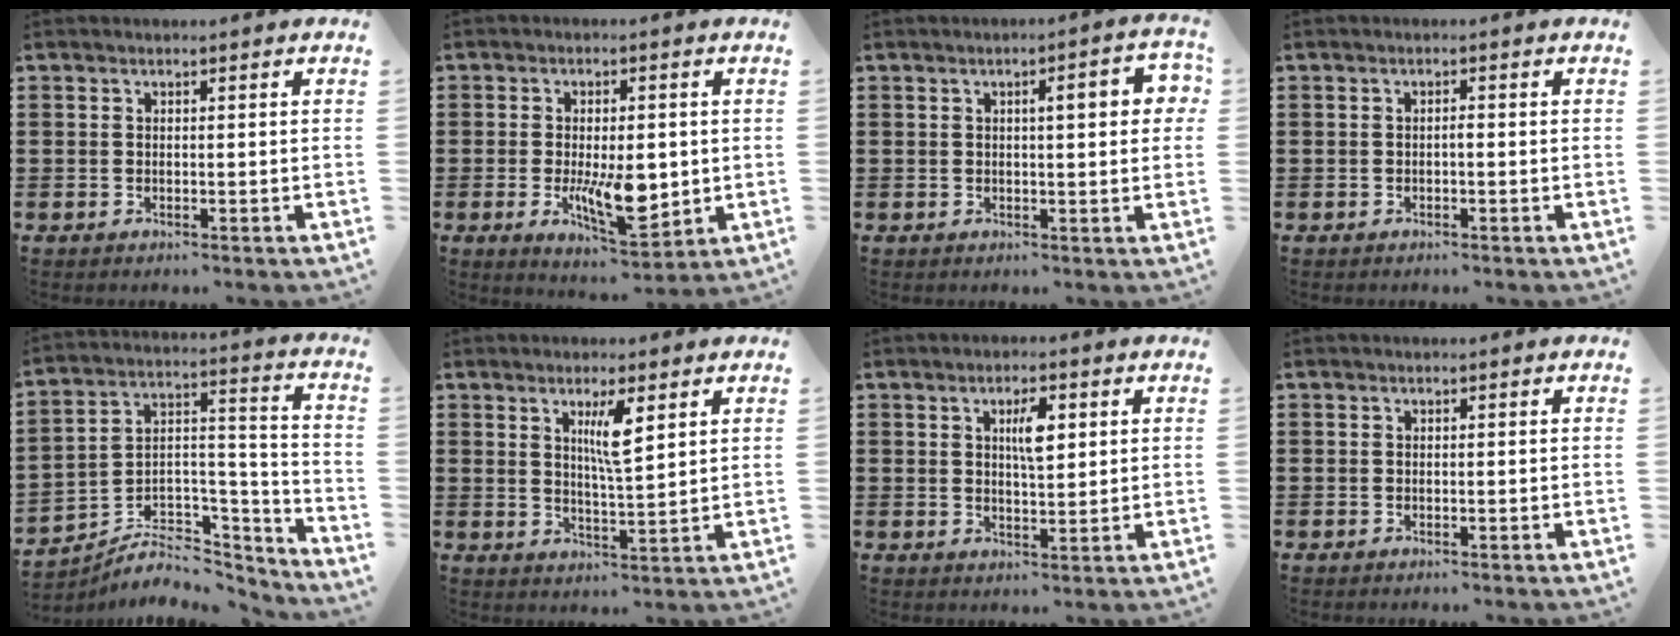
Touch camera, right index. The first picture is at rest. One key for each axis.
{"total": 9.1, "fx": -1.0, "fy": 3.7, "fz": 8.3, "tx": -0.142, "ty": -0.014, "tz": -0.015}
{"total": 4.6, "fx": 0.9, "fy": 1.0, "fz": 4.4, "tx": -0.066, "ty": 0.003, "tz": 0.007}
{"total": 0.7, "fx": -0.3, "fy": 0.1, "fz": 0.6, "tx": -0.013, "ty": -0.004, "tz": -0.005}
{"total": 6.5, "fx": -5.4, "fy": 3.2, "fz": 1.9, "tx": -0.027, "ty": 0.010, "tz": -0.100}
{"total": 5.1, "fx": 2.3, "fy": 0.9, "fz": 4.5, "tx": -0.087, "ty": 0.000, "tz": 0.035}
{"total": 4.6, "fx": 1.4, "fy": 1.6, "fz": 4.1, "tx": -0.070, "ty": 0.003, "tz": 0.018}
{"total": 0.0}